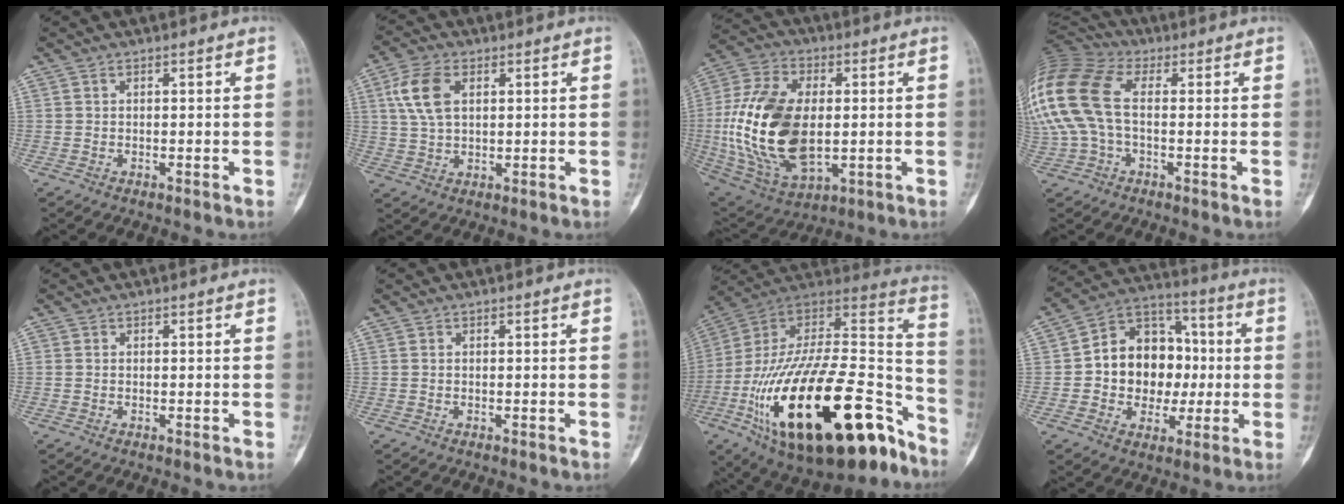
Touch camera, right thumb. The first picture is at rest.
{"total": 8.0, "force": [2.4, 4.6, 6.0], "torque": [-0.121, 0.006, 0.047]}
{"total": 22.8, "force": [-0.3, 13.0, 18.7], "torque": [-0.380, -0.006, 0.009]}
{"total": 18.6, "force": [1.4, 10.9, 14.9], "torque": [-0.370, 0.030, 0.020]}
{"total": 0.0}
{"total": 0.0}
{"total": 40.0, "force": [-18.6, 17.0, 31.1], "torque": [-0.500, 0.052, -0.297]}
{"total": 15.8, "force": [-0.2, 12.8, 9.3], "torque": [-0.091, 0.033, -0.004]}